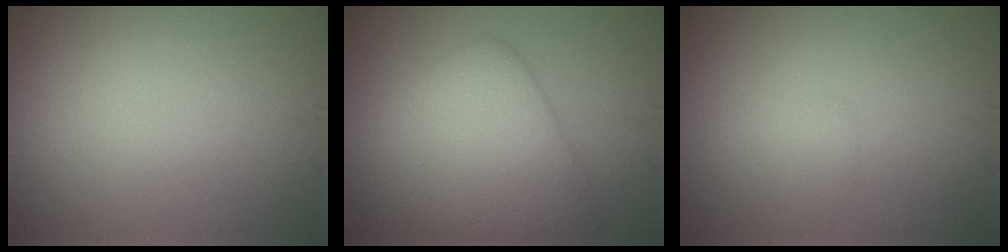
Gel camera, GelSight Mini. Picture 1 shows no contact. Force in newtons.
{"total": 8.0, "press": 8.0, "slide": 0.1}
{"total": 1.1, "press": 1.1, "slide": 0.1}